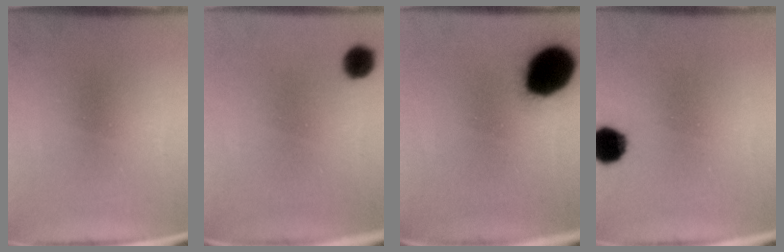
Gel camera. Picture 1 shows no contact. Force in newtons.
{"total": 4.2}
{"total": 17.7}
{"total": 6.5}